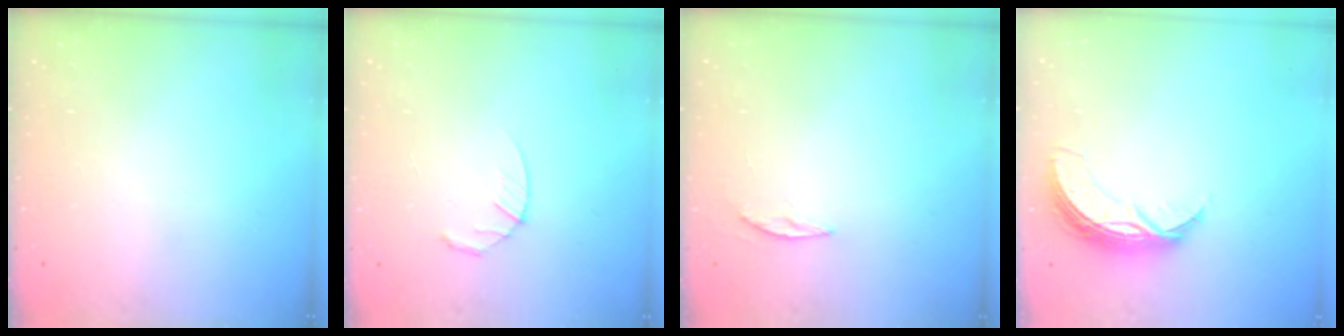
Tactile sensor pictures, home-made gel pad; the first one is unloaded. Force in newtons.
{"total": 3.6, "press": 3.6, "slide": 0.5}
{"total": 3.5, "press": 3.5, "slide": 0.4}
{"total": 8.9, "press": 8.9, "slide": 0.4}